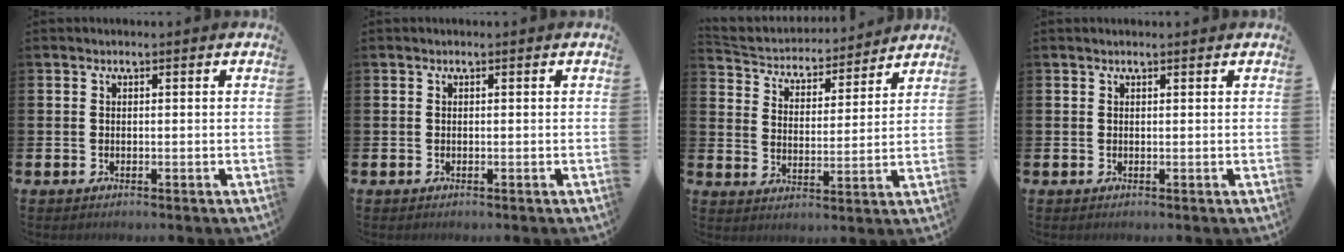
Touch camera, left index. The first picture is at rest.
{"total": 0.0}
{"total": 4.4, "force": [4.2, 1.5, 0.0], "torque": [-0.032, -0.042, 0.066]}
{"total": 0.6, "force": [0.6, 0.1, 0.2], "torque": [-0.002, 0.000, 0.010]}